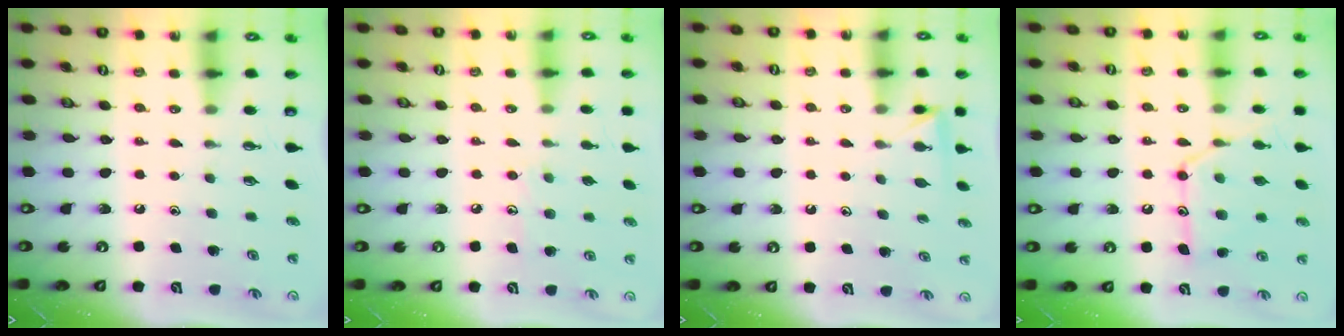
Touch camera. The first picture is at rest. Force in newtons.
{"total": 5.7, "press": 5.7, "slide": 0.5}
{"total": 2.9, "press": 2.9, "slide": 0.3}
{"total": 14.1, "press": 14.1, "slide": 1.2}